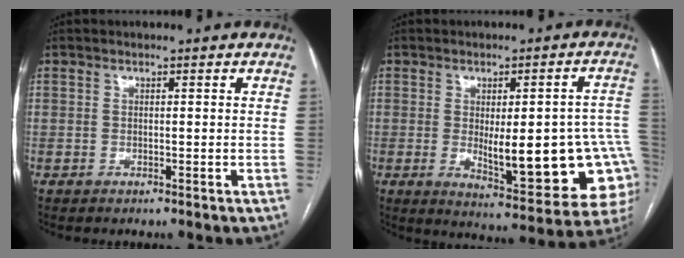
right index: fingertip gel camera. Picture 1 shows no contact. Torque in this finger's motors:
{"motor_torque": [1.43, -0.60, 0.41, 0.14]}